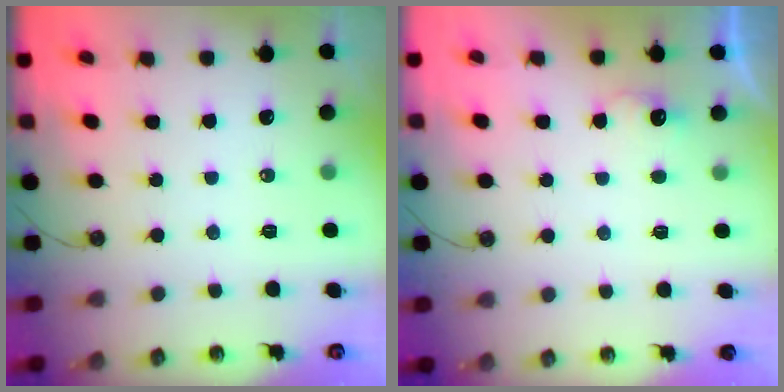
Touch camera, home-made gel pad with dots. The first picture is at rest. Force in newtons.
{"total": 5.1, "press": 5.0, "slide": 0.9}